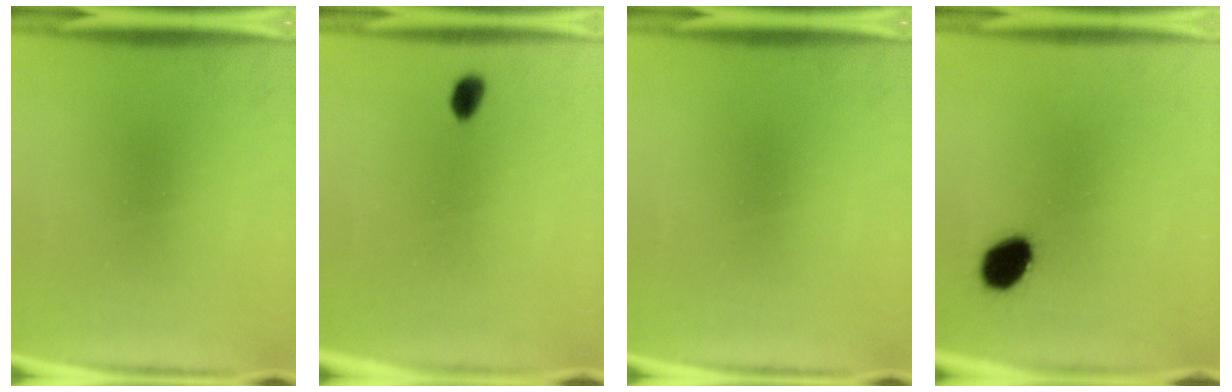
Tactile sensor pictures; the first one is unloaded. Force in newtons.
{"total": 2.4}
{"total": 0.0}
{"total": 7.5}